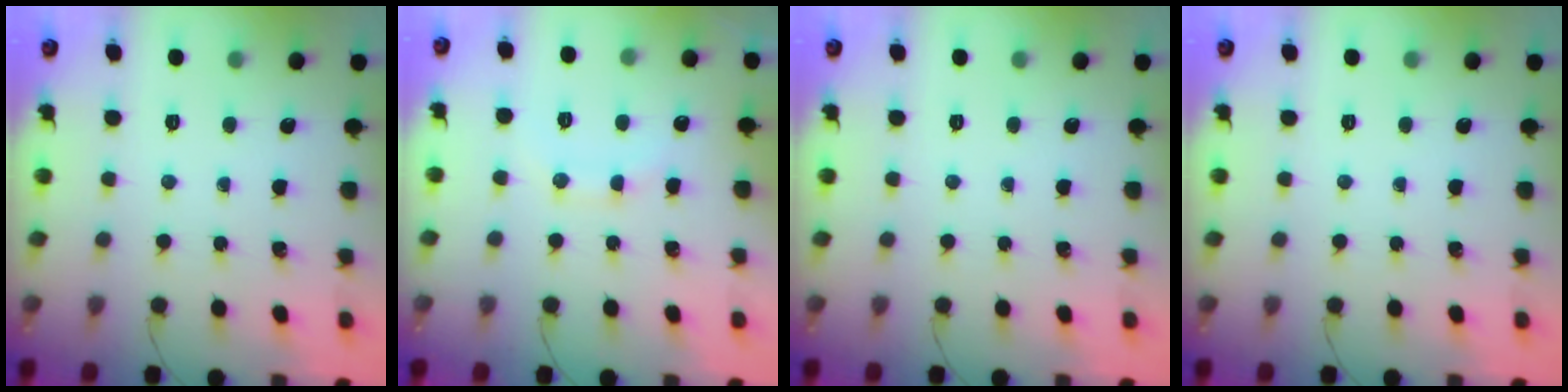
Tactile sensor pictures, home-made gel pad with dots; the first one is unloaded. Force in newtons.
{"total": 8.9, "press": 8.9, "slide": 1.1}
{"total": 0.0}
{"total": 0.0}